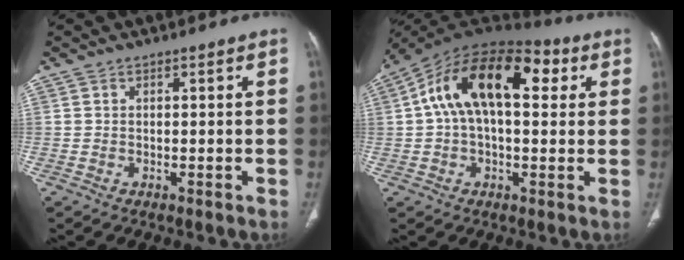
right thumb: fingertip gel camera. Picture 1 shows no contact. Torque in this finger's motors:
{"motor_torque": [-0.38, 2.69, 1.09, 0.14, 0.30]}